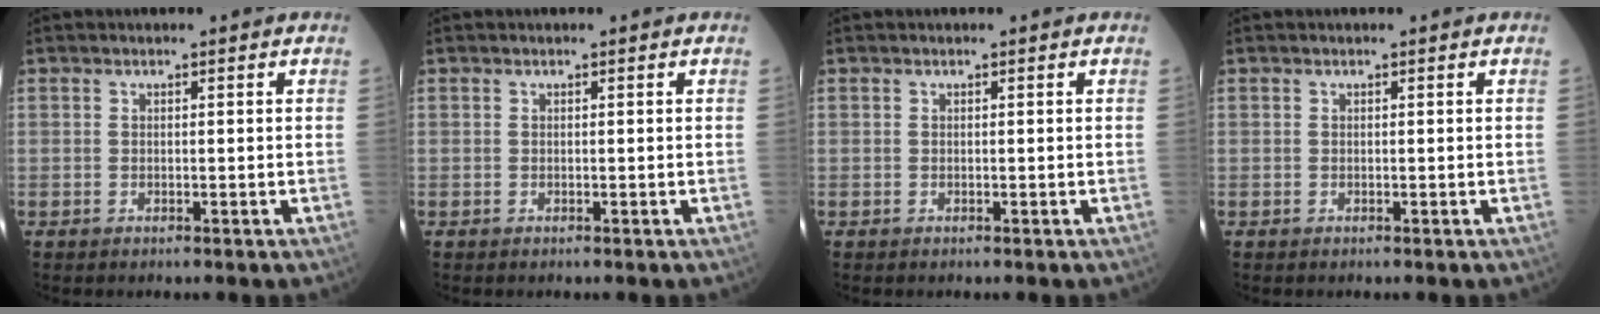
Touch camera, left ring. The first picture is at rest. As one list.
[{"total": 0.0}, {"total": 0.0}, {"total": 0.0}]